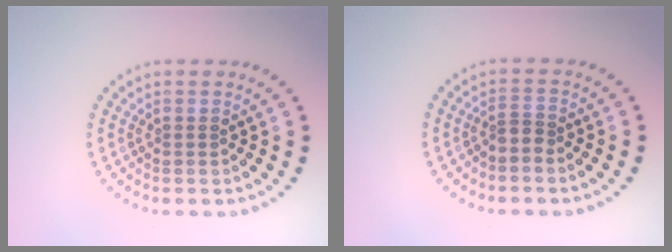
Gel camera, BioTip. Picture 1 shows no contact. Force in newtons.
{"total": 1.2, "press": 0.7, "slide": 0.9}